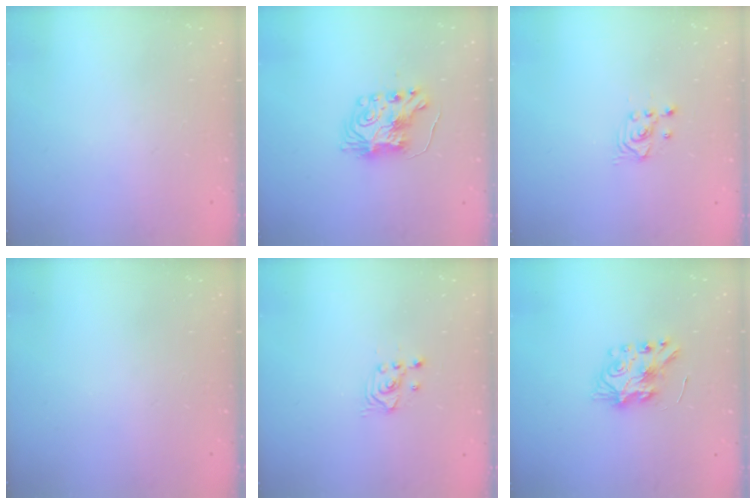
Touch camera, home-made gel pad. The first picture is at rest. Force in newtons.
{"total": 8.4, "press": 8.4, "slide": 0.6}
{"total": 2.5, "press": 2.5, "slide": 0.3}
{"total": 0.0}
{"total": 2.5, "press": 2.5, "slide": 0.3}
{"total": 7.7, "press": 7.7, "slide": 0.6}